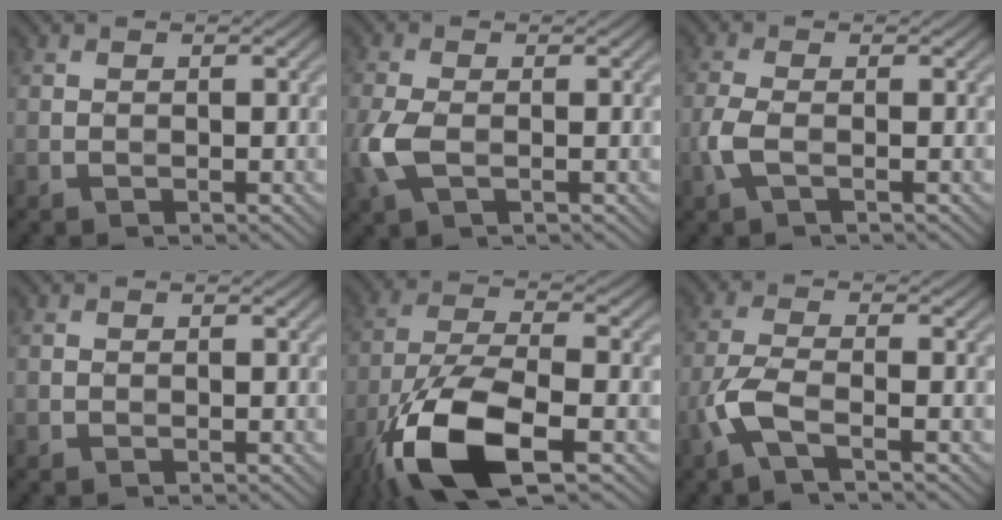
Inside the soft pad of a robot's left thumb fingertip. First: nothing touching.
{"total": 4.4, "force": [-1.1, 2.1, 3.7], "torque": [-0.100, -0.003, -0.029]}
{"total": 2.9, "force": [-1.0, 1.0, 2.6], "torque": [-0.069, 0.002, -0.030]}
{"total": 0.0}
{"total": 14.2, "force": [-7.6, 5.0, 10.9], "torque": [-0.238, -0.016, -0.154]}
{"total": 4.7, "force": [-2.5, 1.1, 3.9], "torque": [-0.093, 0.001, -0.066]}